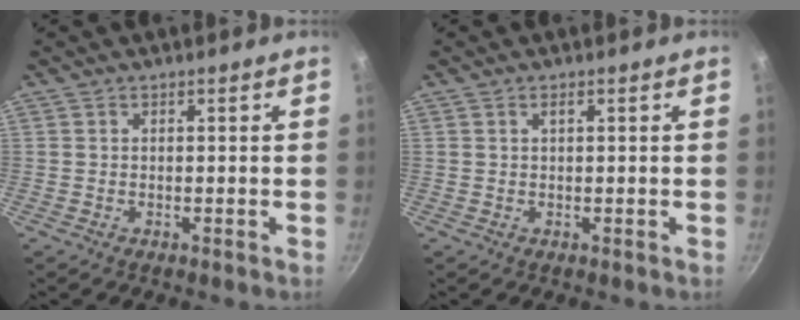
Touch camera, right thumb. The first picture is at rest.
{"total": 0.7, "force": [0.3, 0.2, 0.7], "torque": [-0.012, 0.003, 0.006]}